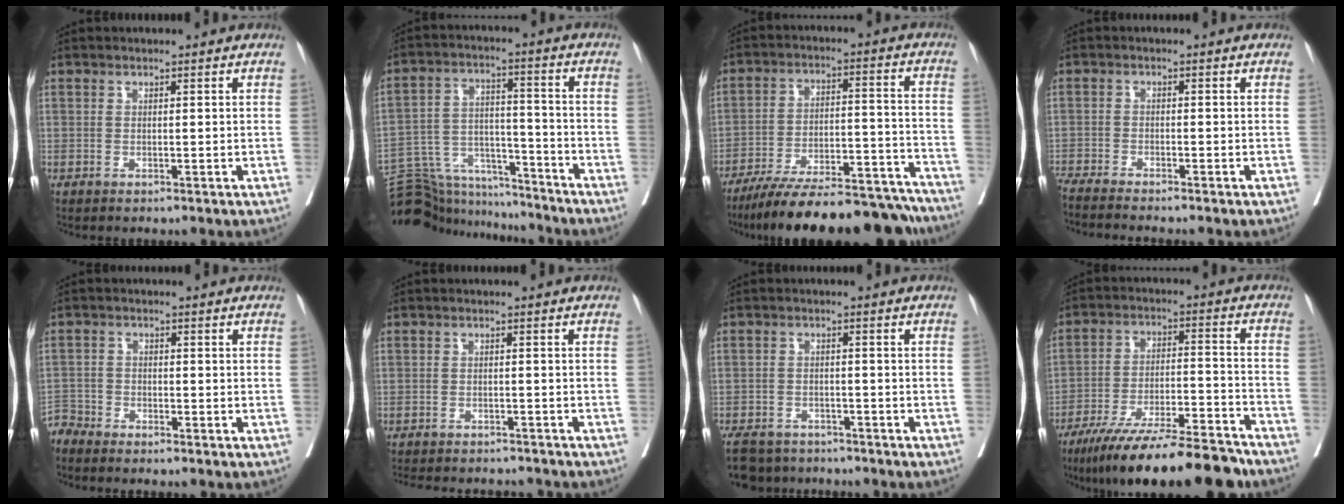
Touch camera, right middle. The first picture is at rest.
{"total": 16.4, "force": [-15.5, 4.2, 3.4], "torque": [-0.070, 0.032, -0.242]}
{"total": 24.3, "force": [-21.9, 4.3, 9.5], "torque": [-0.110, 0.010, -0.314]}
{"total": 7.6, "force": [-6.8, -0.6, 3.1], "torque": [-0.037, -0.021, -0.114]}
{"total": 3.2, "force": [-3.2, 0.4, -0.4], "torque": [0.012, -0.010, -0.063]}
{"total": 11.5, "force": [-10.6, 2.9, 3.4], "torque": [-0.067, 0.000, -0.133]}
{"total": 8.9, "force": [-7.9, 3.5, 2.4], "torque": [-0.045, -0.006, -0.117]}
{"total": 19.2, "force": [-16.1, 2.0, 10.3], "torque": [-0.147, -0.010, -0.260]}